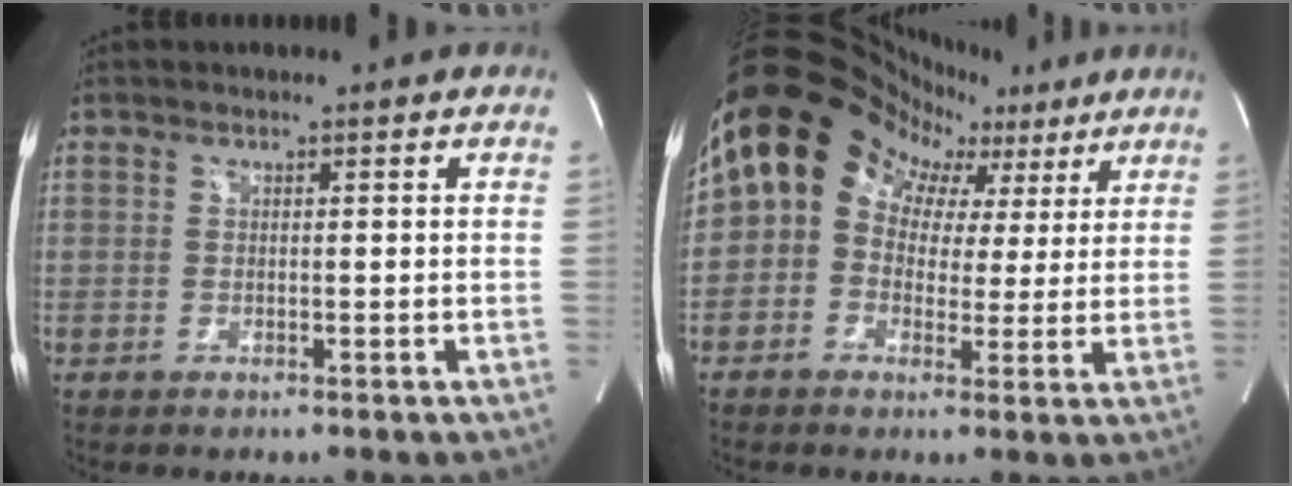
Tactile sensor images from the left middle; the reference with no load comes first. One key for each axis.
{"total": 15.4, "fx": 6.4, "fy": 12.6, "fz": 6.0, "tx": -0.110, "ty": 0.079, "tz": 0.086}